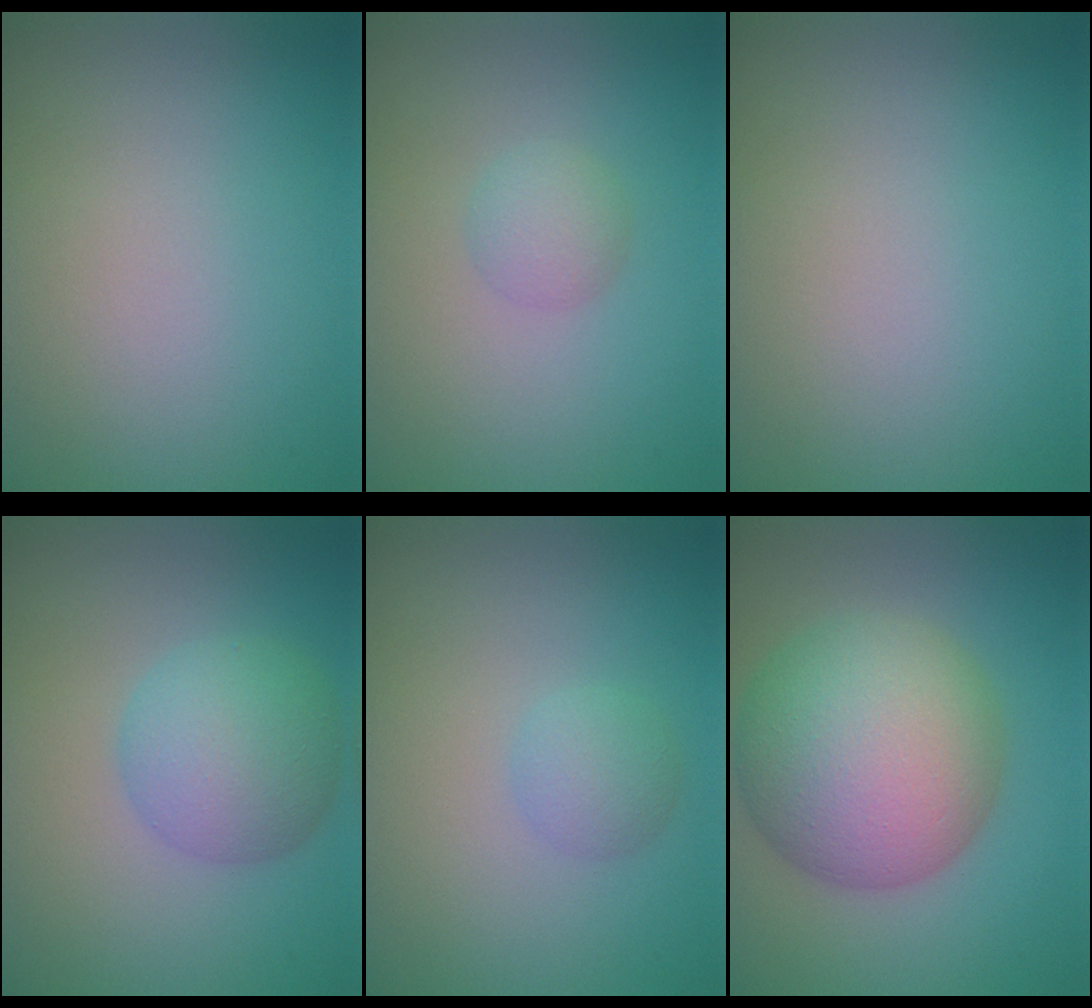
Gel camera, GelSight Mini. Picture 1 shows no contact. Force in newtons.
{"total": 1.8, "press": 1.8, "slide": 0.1}
{"total": 0.0}
{"total": 5.3, "press": 5.3, "slide": 0.1}
{"total": 1.9, "press": 1.9, "slide": 0.1}
{"total": 11.5, "press": 11.5, "slide": 0.3}